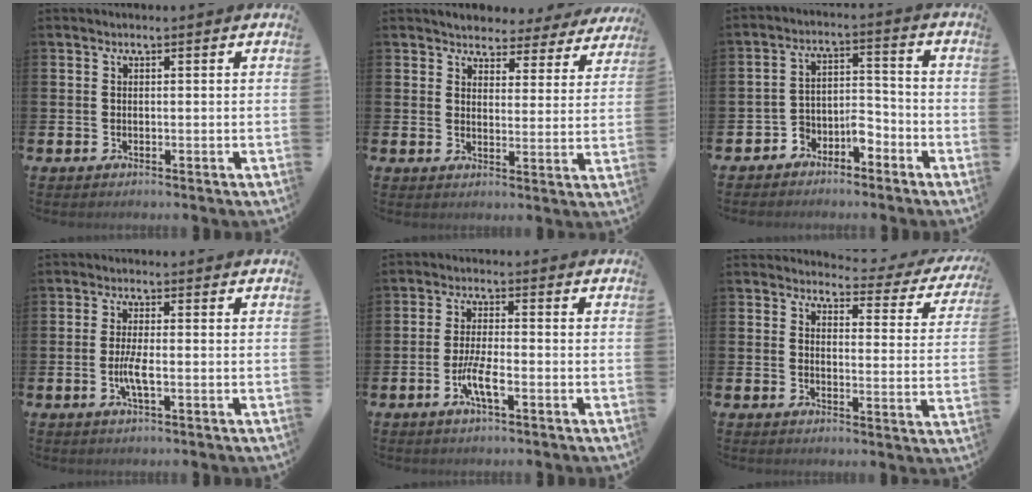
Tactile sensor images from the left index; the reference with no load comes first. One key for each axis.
{"total": 3.4, "fx": 3.3, "fy": 1.1, "fz": 0.0, "tx": -0.016, "ty": -0.027, "tz": 0.053}
{"total": 4.3, "fx": -3.6, "fy": 1.8, "fz": 1.6, "tx": -0.033, "ty": 0.004, "tz": -0.074}
{"total": 3.0, "fx": -0.7, "fy": 0.6, "fz": 2.8, "tx": -0.052, "ty": -0.005, "tz": -0.016}
{"total": 4.3, "fx": -1.7, "fy": 0.9, "fz": 3.9, "tx": -0.081, "ty": -0.001, "tz": -0.033}
{"total": 2.5, "fx": 2.1, "fy": 1.1, "fz": 0.5, "tx": -0.016, "ty": -0.028, "tz": 0.027}